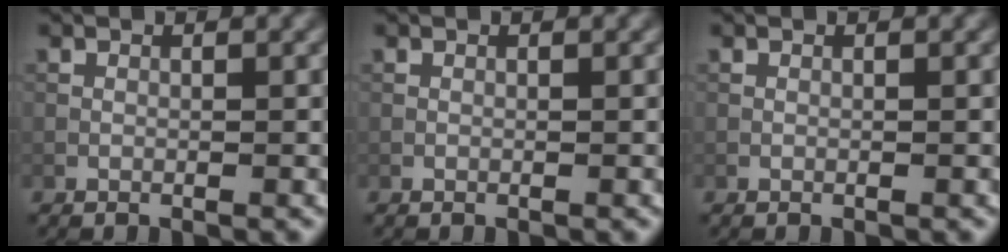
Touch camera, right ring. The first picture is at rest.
{"total": 0.0}
{"total": 0.0}